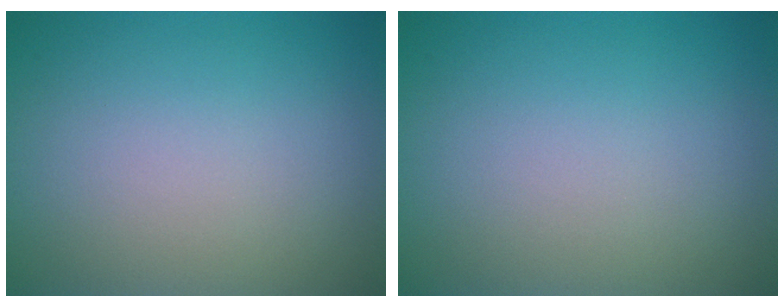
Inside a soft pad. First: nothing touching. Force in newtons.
{"total": 0.0}